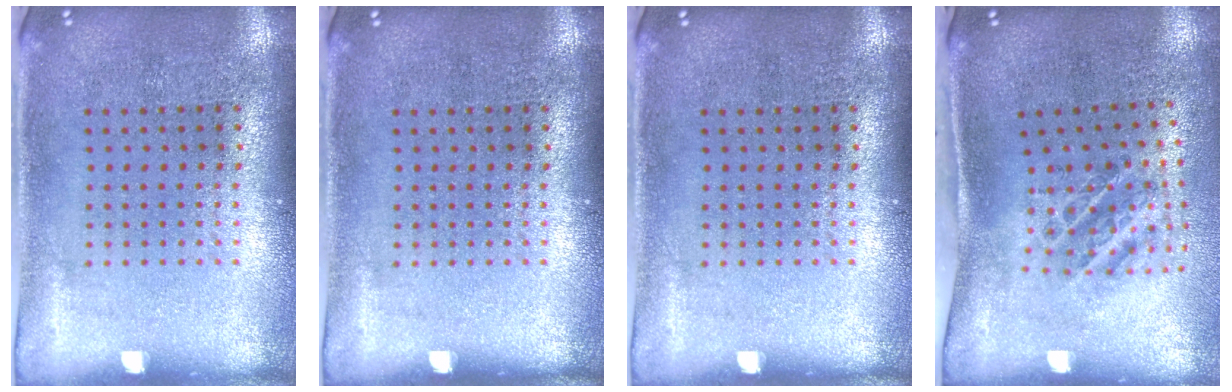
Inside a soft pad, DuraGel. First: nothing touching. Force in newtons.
{"total": 0.0}
{"total": 0.0}
{"total": 1.3, "press": 1.1, "slide": 0.7}